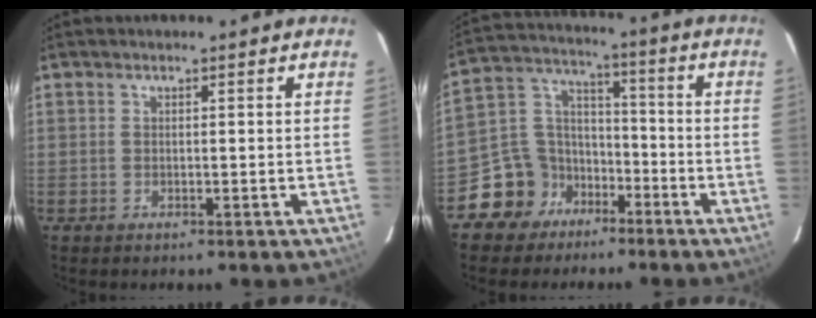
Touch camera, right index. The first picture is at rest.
{"total": 11.0, "force": [-7.0, 8.3, 1.5], "torque": [-0.051, 0.057, -0.122]}